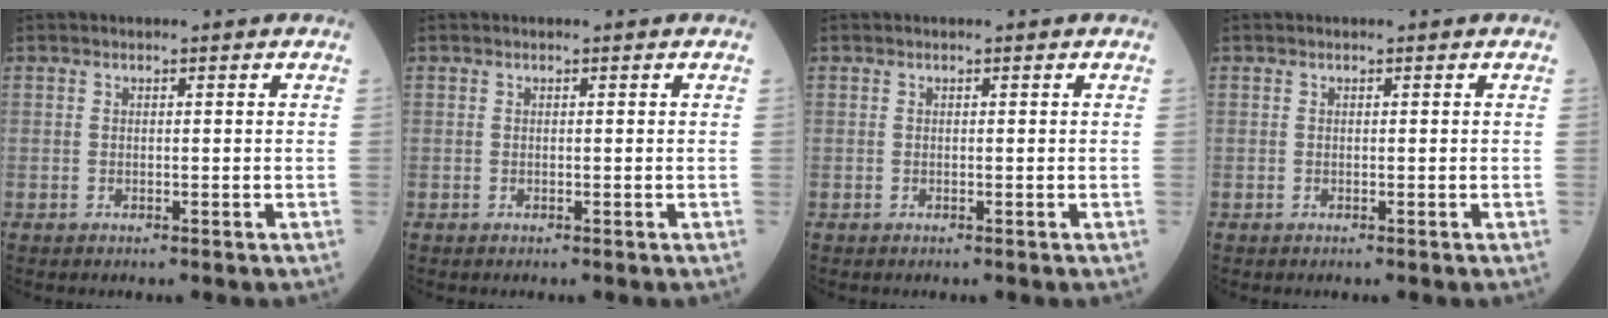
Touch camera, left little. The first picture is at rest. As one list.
[{"total": 0.0}, {"total": 0.0}, {"total": 0.0}]